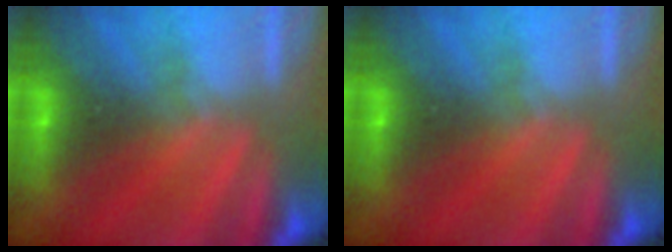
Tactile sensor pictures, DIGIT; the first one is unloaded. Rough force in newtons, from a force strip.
{"total": 0.0}